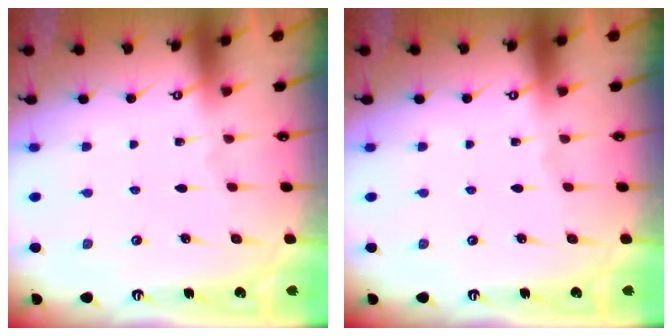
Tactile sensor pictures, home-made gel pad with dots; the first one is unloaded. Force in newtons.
{"total": 0.0}